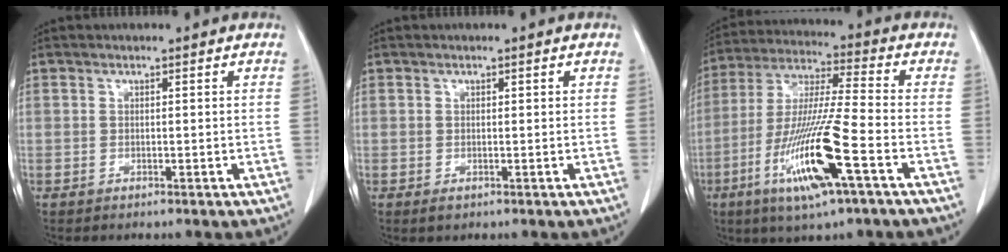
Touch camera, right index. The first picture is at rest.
{"total": 1.5, "force": [-0.5, 0.8, 1.1], "torque": [-0.017, -0.001, -0.005]}
{"total": 16.1, "force": [-6.5, 0.4, 14.7], "torque": [-0.301, -0.022, -0.120]}